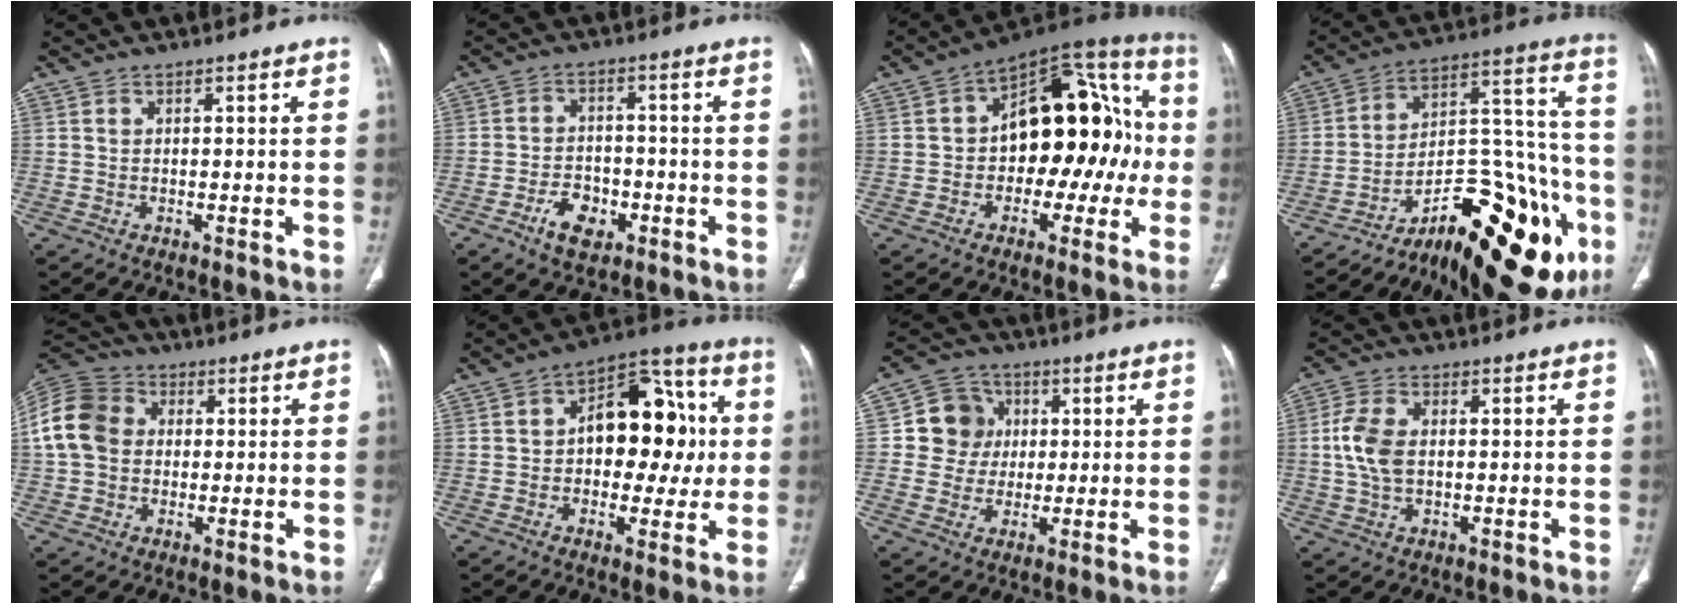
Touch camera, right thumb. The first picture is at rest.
{"total": 6.6, "force": [-3.3, 4.2, 3.8], "torque": [-0.053, 0.021, -0.055]}
{"total": 21.5, "force": [-0.4, 13.0, 17.1], "torque": [-0.194, 0.054, -0.010]}
{"total": 28.1, "force": [-14.4, 11.6, 21.2], "torque": [-0.224, 0.114, -0.206]}
{"total": 13.6, "force": [1.4, 11.1, 7.7], "torque": [-0.156, 0.029, 0.020]}
{"total": 17.8, "force": [1.4, 11.0, 13.8], "torque": [-0.136, 0.037, 0.018]}
{"total": 8.4, "force": [1.1, 8.0, 2.3], "torque": [0.000, 0.008, 0.012]}
{"total": 7.1, "force": [0.4, 4.3, 5.7], "torque": [-0.129, 0.009, 0.007]}